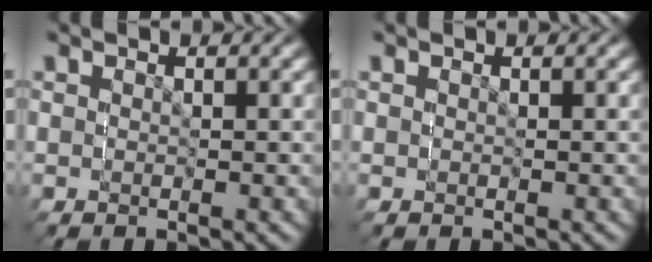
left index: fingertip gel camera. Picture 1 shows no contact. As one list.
[{"total": 0.0}]